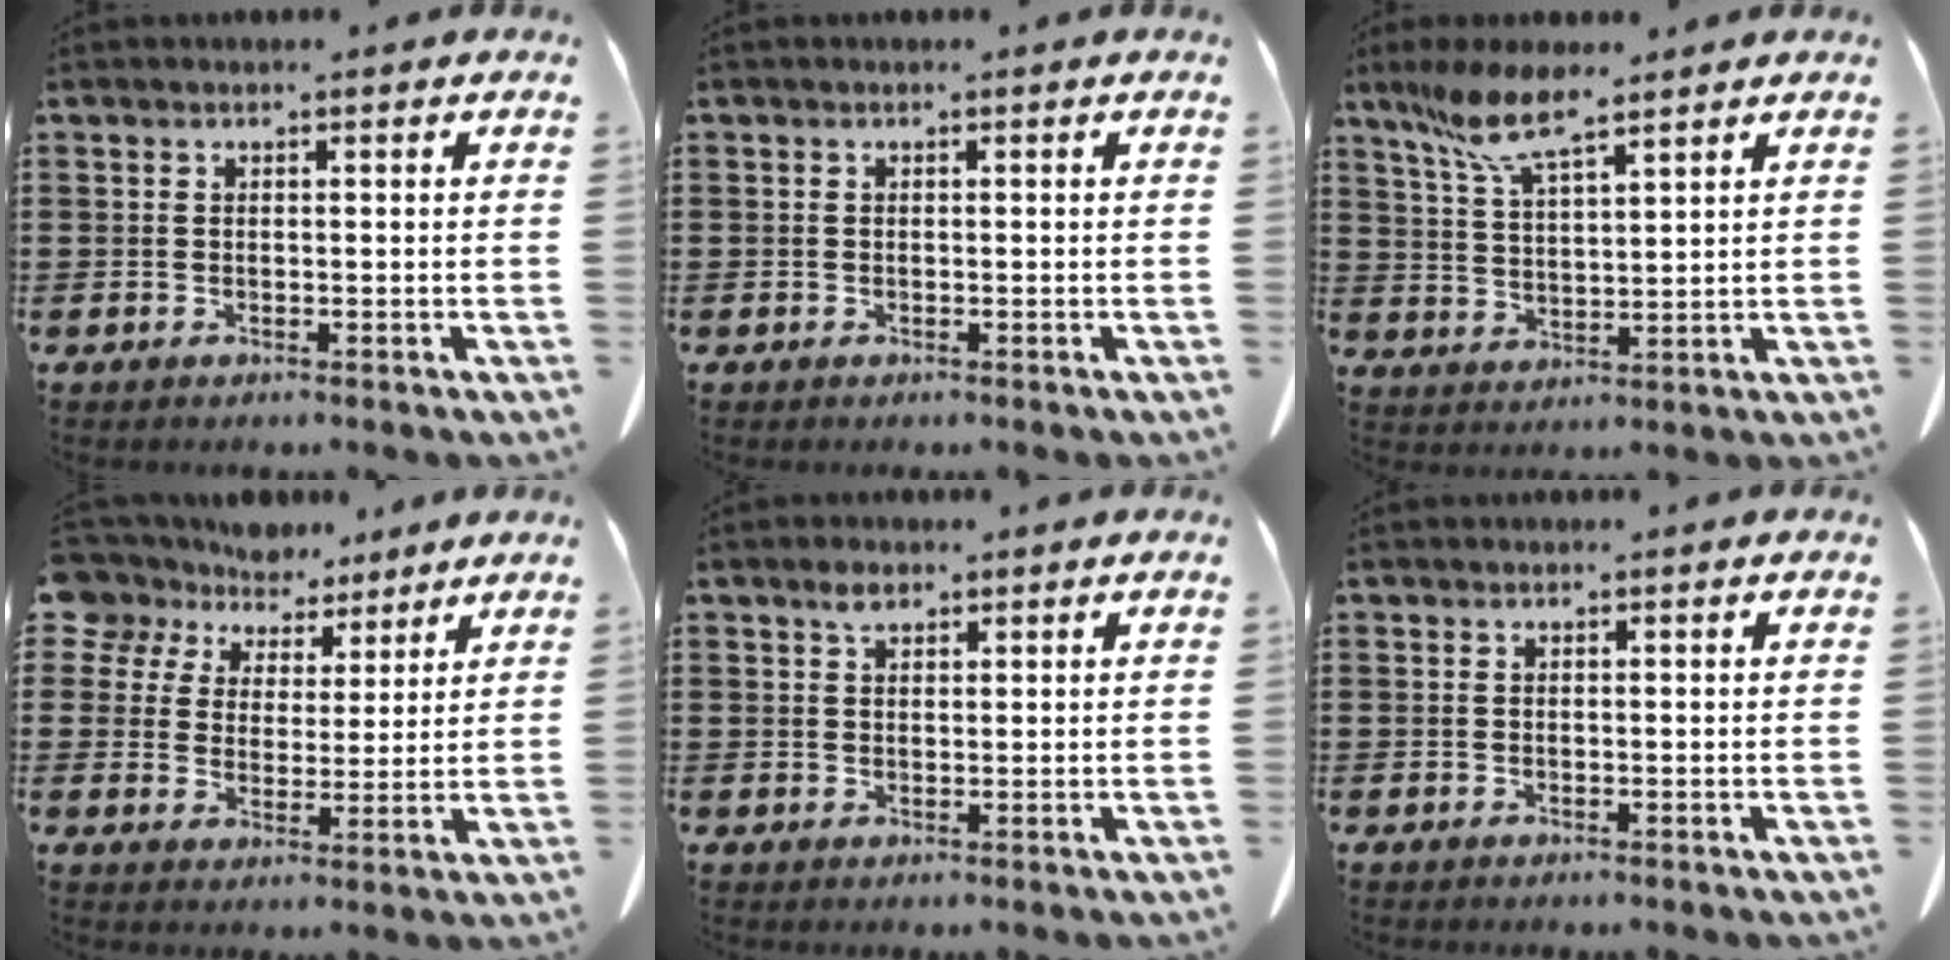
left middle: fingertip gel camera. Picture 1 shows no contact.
{"total": 0.0}
{"total": 7.8, "force": [5.8, 1.5, 5.0], "torque": [-0.121, -0.014, 0.103]}
{"total": 7.2, "force": [5.8, 4.2, 1.0], "torque": [-0.052, -0.020, 0.108]}
{"total": 2.1, "force": [1.5, 1.0, 1.1], "torque": [-0.017, -0.003, 0.028]}
{"total": 0.0}